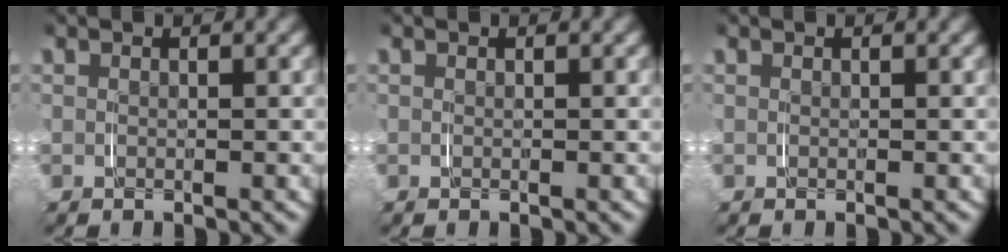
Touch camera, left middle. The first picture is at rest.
{"total": 0.0}
{"total": 0.0}